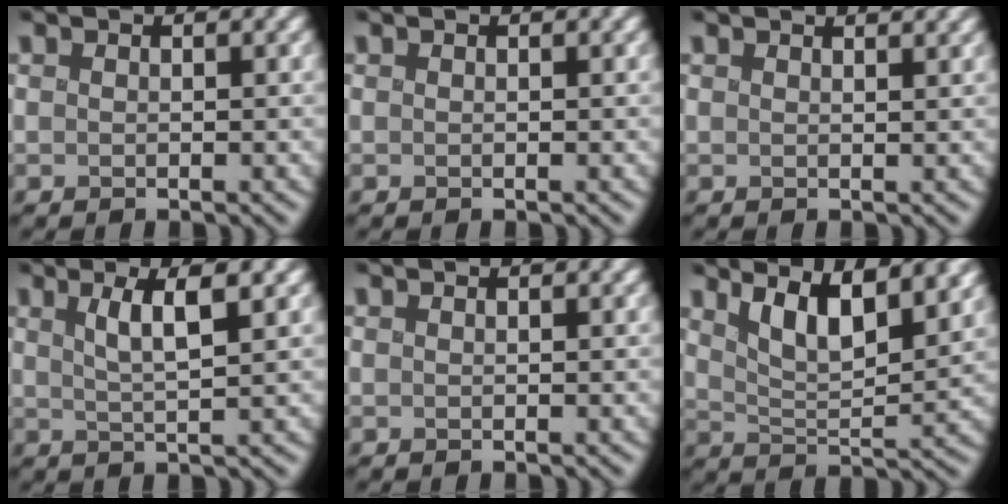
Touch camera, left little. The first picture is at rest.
{"total": 0.0}
{"total": 2.1, "force": [1.7, 0.8, 1.1], "torque": [0.001, 0.014, 0.003]}
{"total": 3.5, "force": [0.9, 0.4, 3.3], "torque": [-0.073, -0.001, 0.024]}
{"total": 0.0}
{"total": 7.5, "force": [4.1, 2.5, 5.7], "torque": [-0.096, 0.004, 0.062]}